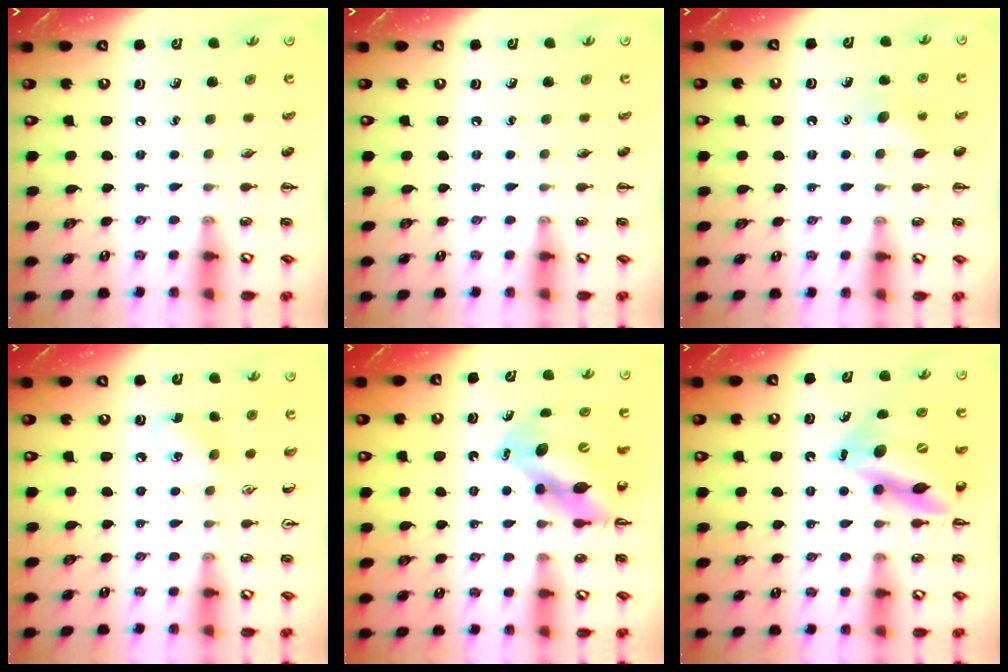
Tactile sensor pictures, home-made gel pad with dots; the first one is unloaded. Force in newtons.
{"total": 0.0}
{"total": 5.7, "press": 5.6, "slide": 1.2}
{"total": 5.2, "press": 5.0, "slide": 1.3}
{"total": 11.9, "press": 11.4, "slide": 3.5}
{"total": 15.2, "press": 14.6, "slide": 4.3}